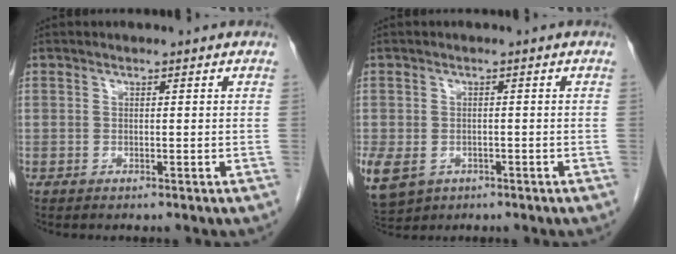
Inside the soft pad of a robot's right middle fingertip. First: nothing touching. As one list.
[{"total": 13.5, "force": [-5.4, 10.8, 5.9], "torque": [-0.189, -0.011, -0.072]}]